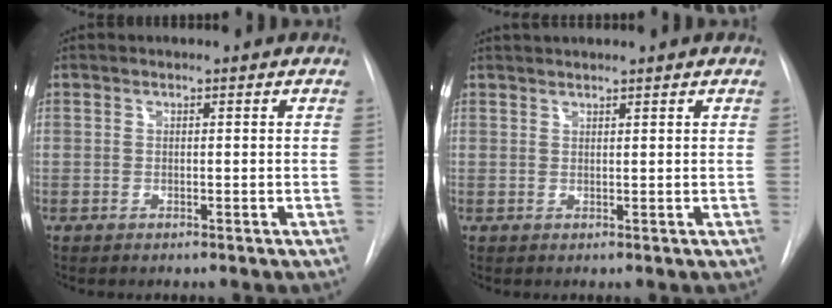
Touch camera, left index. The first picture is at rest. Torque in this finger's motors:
{"motor_torque": [0.73, -1.18, 0.01, 0.08]}